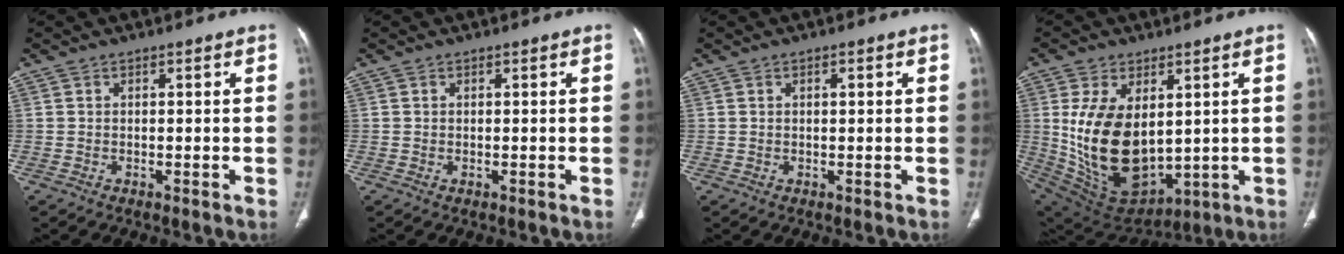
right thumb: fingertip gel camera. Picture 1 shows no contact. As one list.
[{"total": 0.0}, {"total": 1.2, "force": [0.4, 0.4, 1.1], "torque": [-0.018, 0.002, 0.006]}, {"total": 18.7, "force": [2.0, 11.2, 14.9], "torque": [-0.268, -0.023, 0.072]}]